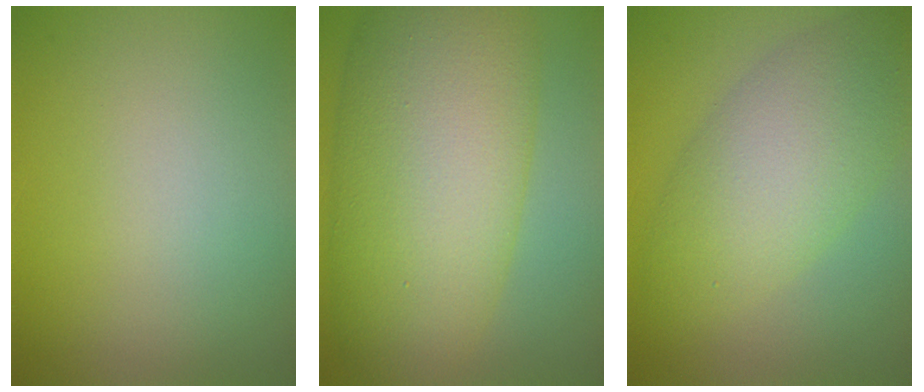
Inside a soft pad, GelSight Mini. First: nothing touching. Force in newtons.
{"total": 13.6, "press": 13.6, "slide": 0.2}
{"total": 6.9, "press": 6.9, "slide": 0.1}